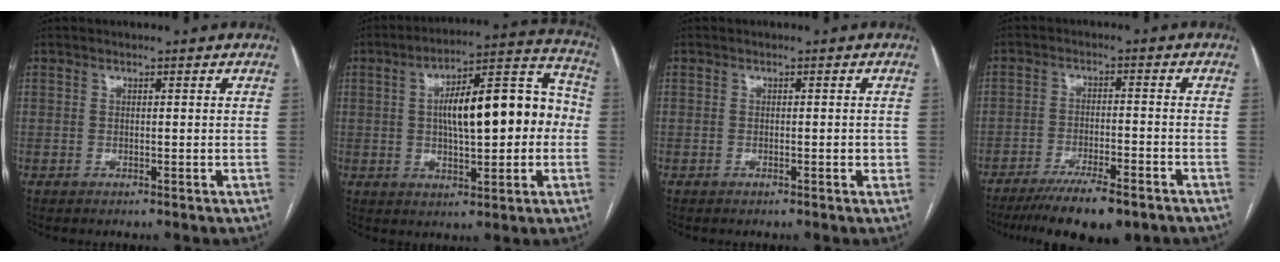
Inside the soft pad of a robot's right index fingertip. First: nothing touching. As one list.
[{"total": 16.5, "force": [0.4, 5.1, 15.7], "torque": [-0.230, 0.048, 0.010]}, {"total": 1.1, "force": [-0.3, 0.4, 1.0], "torque": [-0.014, 0.000, -0.005]}, {"total": 11.6, "force": [-8.9, 2.0, 7.2], "torque": [-0.108, -0.021, -0.139]}]